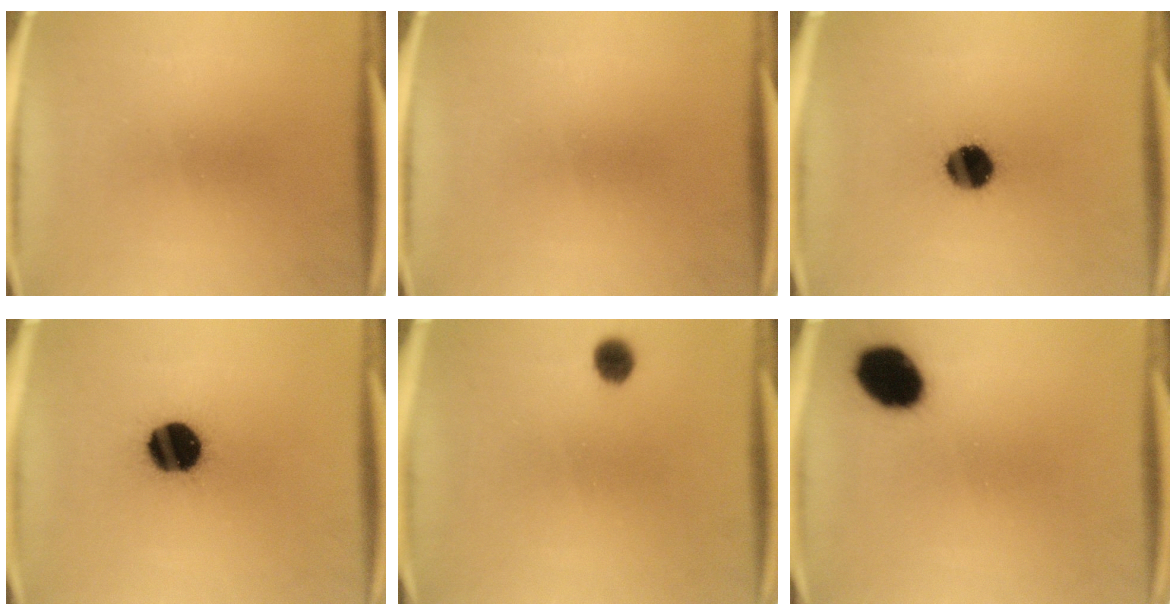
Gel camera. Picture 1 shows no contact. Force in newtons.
{"total": 0.0}
{"total": 9.7}
{"total": 14.9}
{"total": 3.4}
{"total": 11.5}